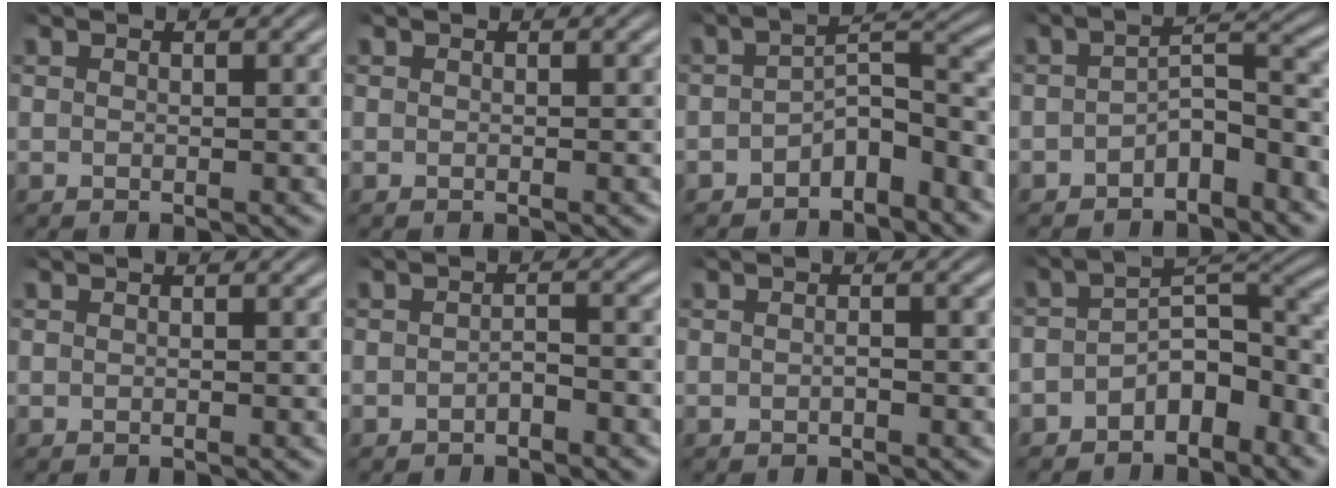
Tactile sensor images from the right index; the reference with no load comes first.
{"total": 0.0}
{"total": 4.1, "force": [-2.8, 1.3, 2.7], "torque": [-0.026, -0.007, -0.043]}
{"total": 3.5, "force": [-2.6, 0.9, 2.2], "torque": [-0.024, -0.008, -0.040]}
{"total": 0.0}
{"total": 1.6, "force": [-1.3, 0.4, 0.9], "torque": [-0.011, -0.007, -0.020]}
{"total": 0.8, "force": [-0.5, 0.1, 0.6], "torque": [-0.013, 0.001, -0.011]}
{"total": 5.3, "force": [-2.8, 2.3, 3.8], "torque": [-0.046, -0.010, -0.042]}